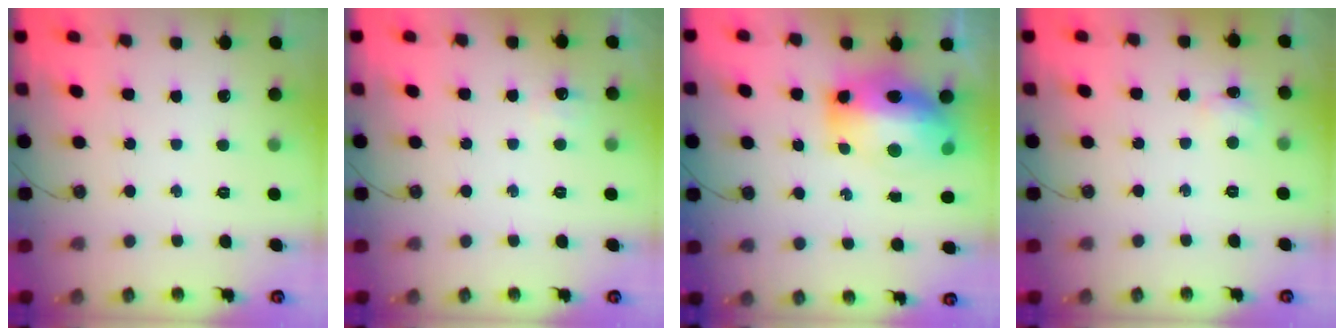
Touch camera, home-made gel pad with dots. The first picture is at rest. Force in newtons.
{"total": 5.4, "press": 5.2, "slide": 1.3}
{"total": 17.2, "press": 17.2, "slide": 1.6}
{"total": 5.1, "press": 4.7, "slide": 2.0}